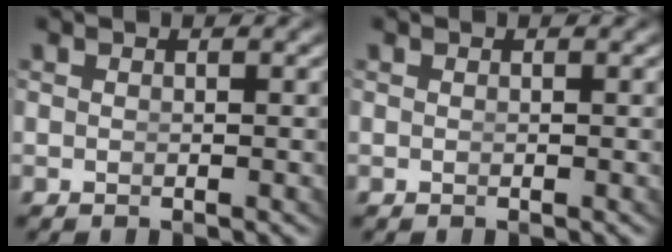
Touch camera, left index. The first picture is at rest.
{"total": 0.0}